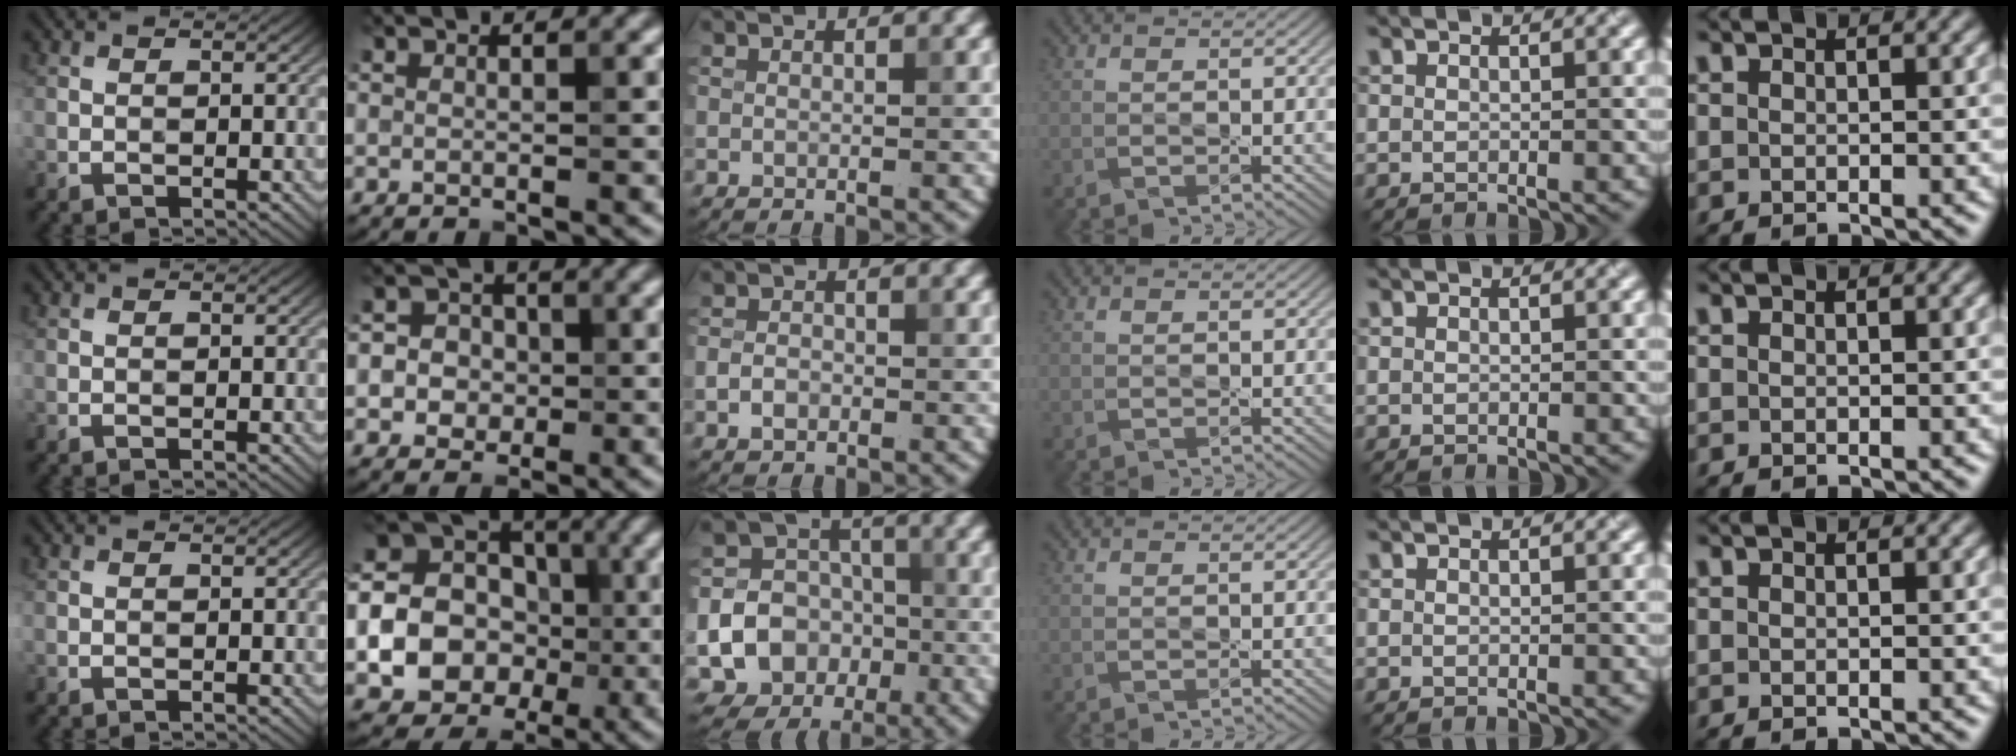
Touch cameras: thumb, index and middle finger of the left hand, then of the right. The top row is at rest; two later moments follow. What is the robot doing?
{"motion": "press", "object": "gel pad"}